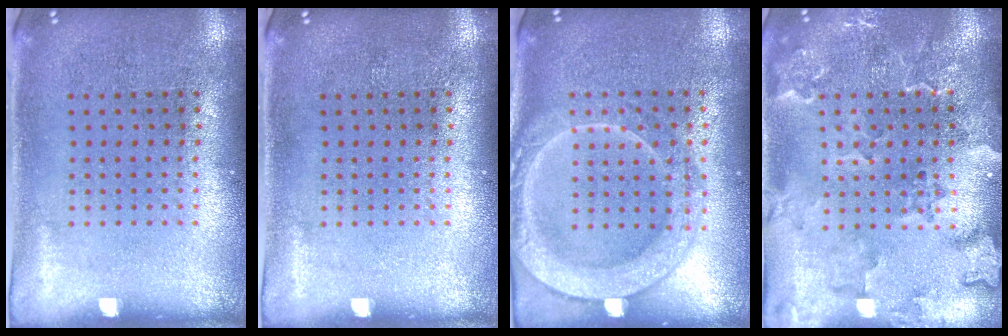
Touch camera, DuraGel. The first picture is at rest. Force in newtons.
{"total": 0.0}
{"total": 2.0, "press": 2.0, "slide": 0.2}
{"total": 2.3, "press": 2.1, "slide": 0.8}